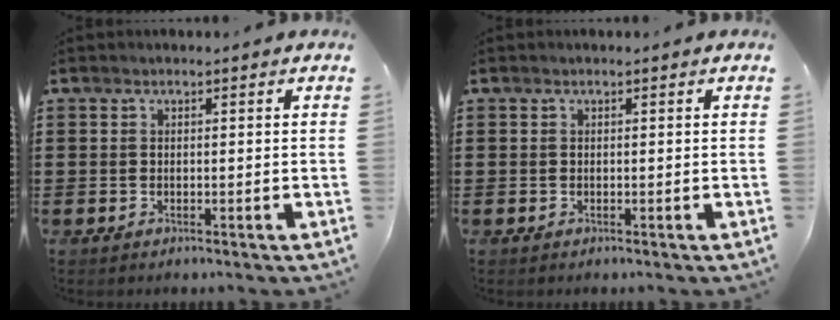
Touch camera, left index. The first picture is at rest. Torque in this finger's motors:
{"motor_torque": [0.00, 0.00, 0.00, -0.01]}